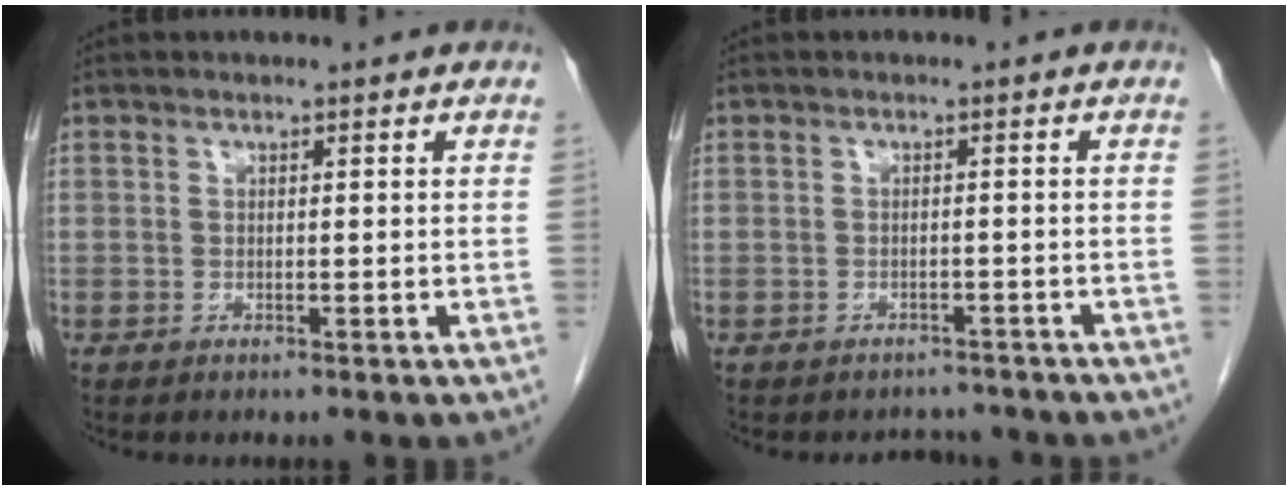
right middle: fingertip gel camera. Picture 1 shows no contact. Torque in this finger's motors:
{"motor_torque": [0.03, -0.03, 0.00, 0.01]}